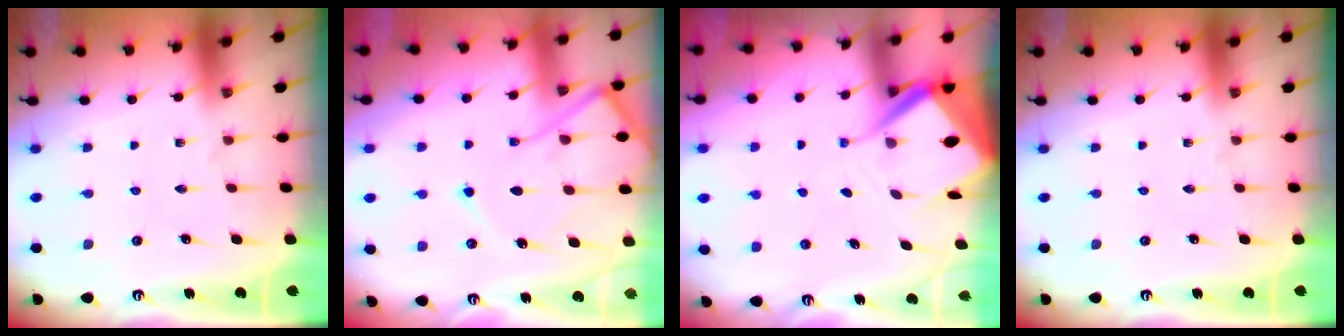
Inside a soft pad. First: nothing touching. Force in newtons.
{"total": 12.1, "press": 12.0, "slide": 1.3}
{"total": 7.8, "press": 7.8, "slide": 0.5}
{"total": 0.0}